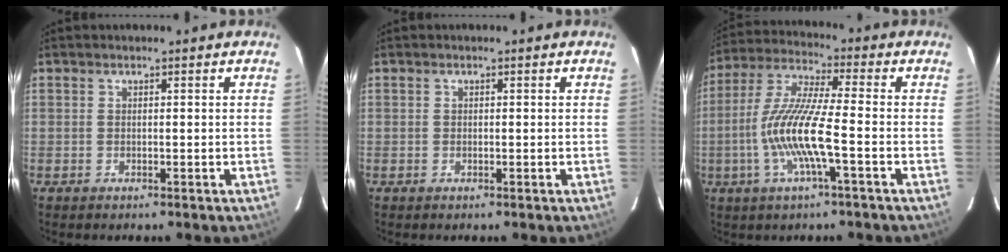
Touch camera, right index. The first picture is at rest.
{"total": 0.0}
{"total": 12.7, "force": [-3.6, 1.1, 12.1], "torque": [-0.249, -0.001, -0.071]}